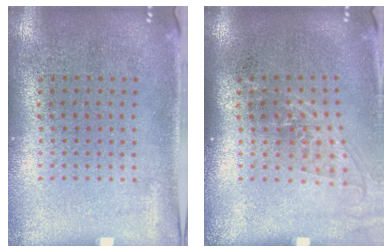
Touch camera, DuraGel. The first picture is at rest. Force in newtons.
{"total": 1.2, "press": 1.0, "slide": 0.7}